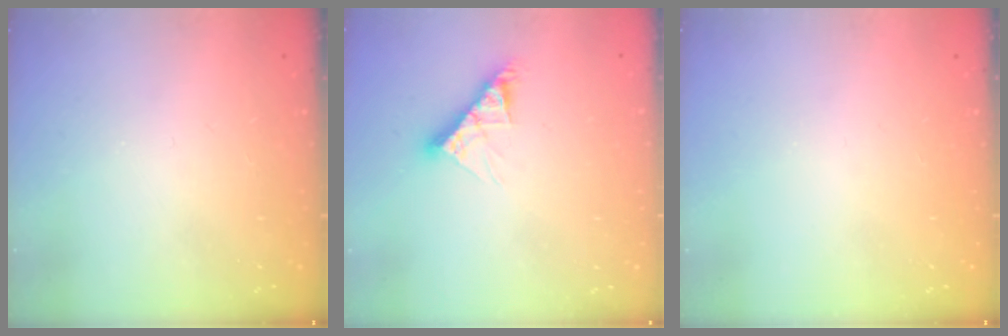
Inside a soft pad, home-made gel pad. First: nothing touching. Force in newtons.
{"total": 8.3, "press": 8.3, "slide": 0.5}
{"total": 0.0}